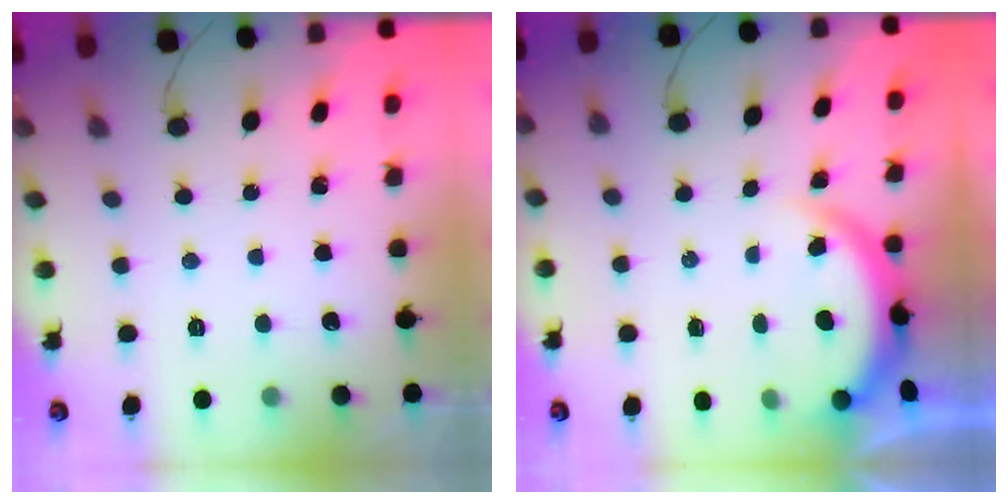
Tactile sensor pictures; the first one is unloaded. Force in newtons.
{"total": 4.3, "press": 4.3, "slide": 0.3}